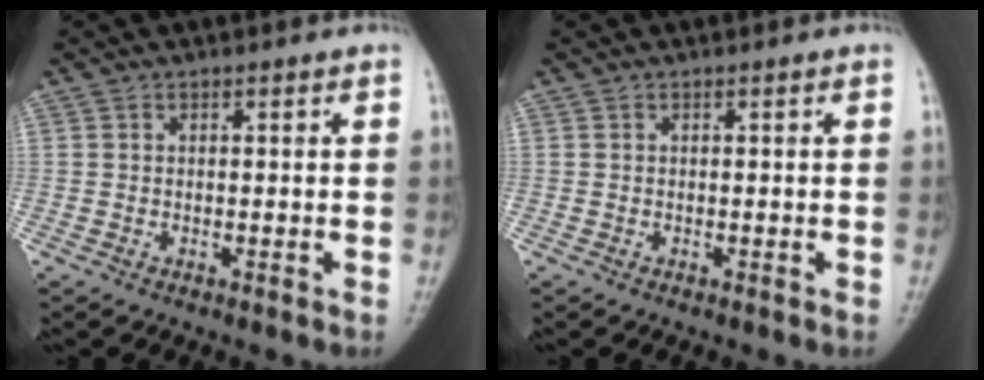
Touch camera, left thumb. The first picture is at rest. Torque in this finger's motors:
{"motor_torque": [0.00, 0.00, 0.00, 0.00, 0.00]}